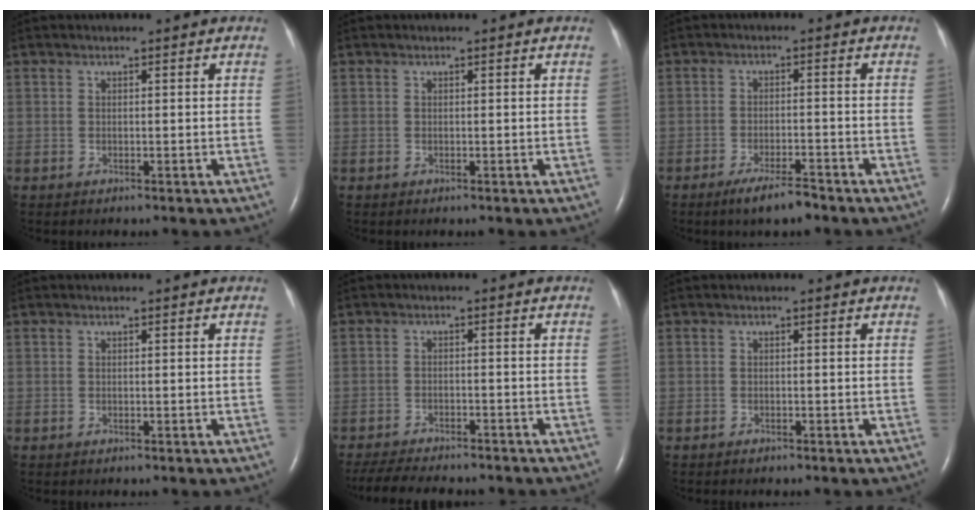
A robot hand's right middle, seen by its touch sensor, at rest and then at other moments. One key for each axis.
{"total": 0.0}
{"total": 4.8, "fx": -3.6, "fy": 0.6, "fz": 3.1, "tx": -0.059, "ty": -0.007, "tz": -0.064}
{"total": 0.0}
{"total": 13.1, "fx": -11.5, "fy": 2.7, "fz": 5.5, "tx": -0.102, "ty": -0.017, "tz": -0.160}
{"total": 0.5, "fx": -0.5, "fy": 0.1, "fz": 0.2, "tx": -0.011, "ty": -0.002, "tz": -0.008}